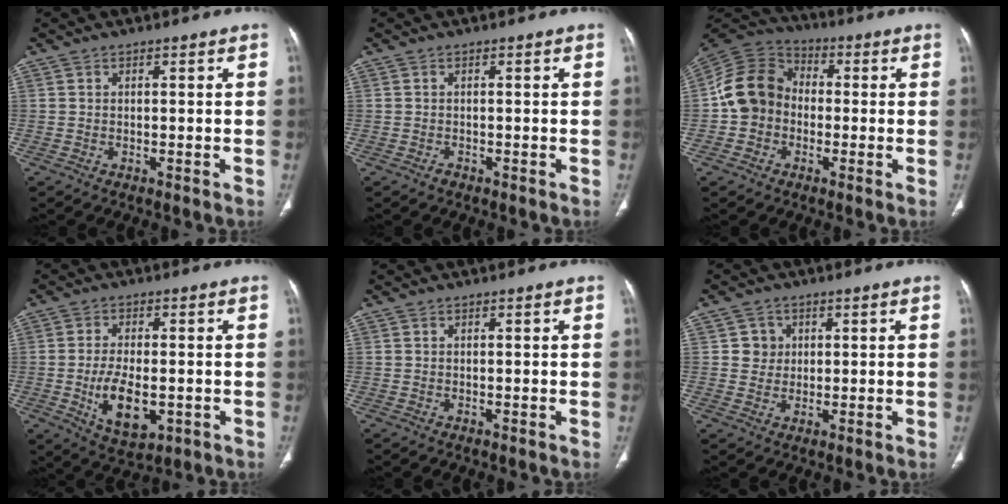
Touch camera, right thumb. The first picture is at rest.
{"total": 0.7, "force": [-0.6, 0.4, 0.2], "torque": [0.001, 0.001, -0.012]}
{"total": 11.8, "force": [-1.2, 10.1, 6.1], "torque": [-0.104, 0.033, -0.037]}
{"total": 9.8, "force": [-2.2, 5.1, 8.1], "torque": [-0.131, -0.005, -0.027]}
{"total": 0.0}
{"total": 3.5, "force": [0.8, 3.4, 0.5], "torque": [0.015, 0.001, 0.010]}